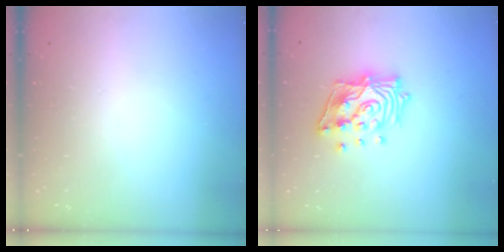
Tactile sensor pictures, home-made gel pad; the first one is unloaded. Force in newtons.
{"total": 16.3, "press": 16.1, "slide": 2.3}